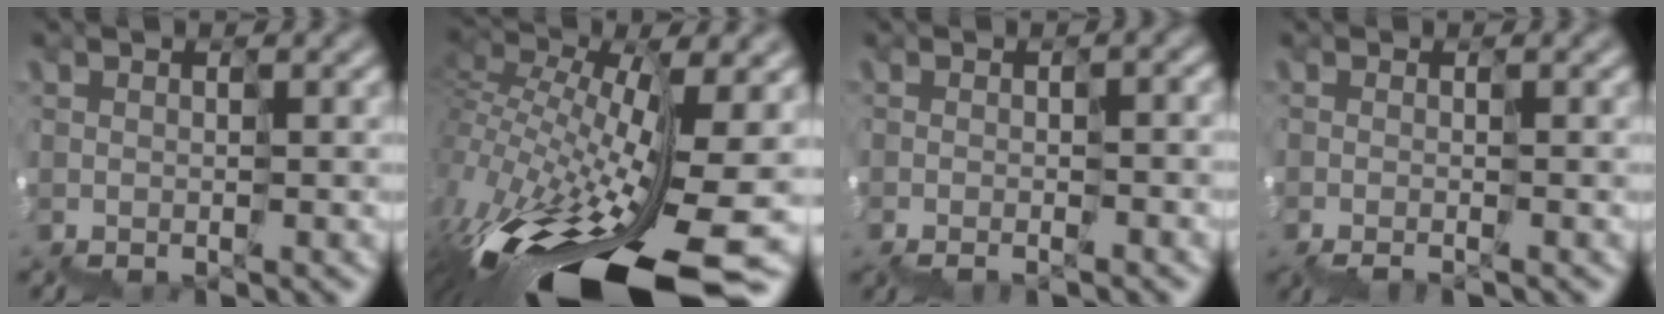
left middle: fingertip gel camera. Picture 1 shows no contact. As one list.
[{"total": 11.7, "force": [-6.0, 3.7, 9.3], "torque": [-0.199, 0.006, -0.118]}, {"total": 0.8, "force": [-0.7, 0.1, 0.4], "torque": [0.010, 0.008, -0.008]}, {"total": 1.5, "force": [-0.4, -0.8, -1.2], "torque": [0.029, -0.004, -0.005]}]